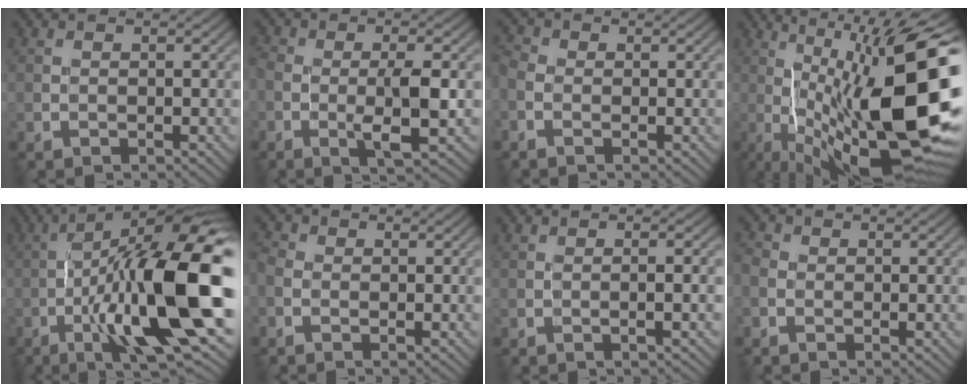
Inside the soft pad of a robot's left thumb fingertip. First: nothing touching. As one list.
[{"total": 5.7, "force": [-1.5, 1.9, 5.2], "torque": [-0.097, -0.001, -0.026]}, {"total": 2.5, "force": [-0.8, 1.7, 1.6], "torque": [-0.039, 0.001, -0.023]}, {"total": 19.4, "force": [-1.6, 6.6, 18.2], "torque": [-0.272, 0.016, -0.025]}, {"total": 17.4, "force": [-3.8, 4.5, 16.3], "torque": [-0.265, 0.016, -0.064]}, {"total": 2.0, "force": [-0.6, 1.4, 1.3], "torque": [-0.030, 0.001, -0.020]}, {"total": 2.5, "force": [-0.2, 0.6, 2.4], "torque": [-0.033, 0.006, -0.008]}, {"total": 1.6, "force": [-0.5, 1.2, 0.9], "torque": [-0.021, -0.002, -0.013]}]